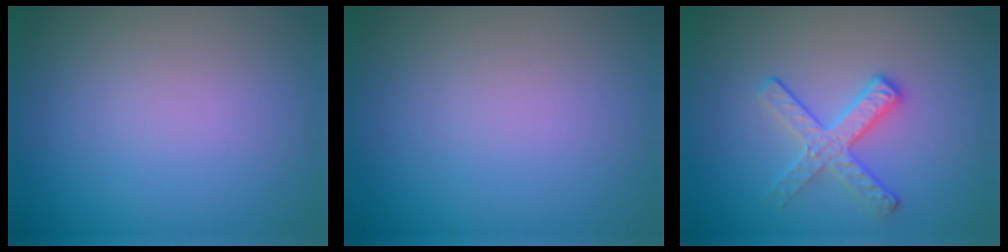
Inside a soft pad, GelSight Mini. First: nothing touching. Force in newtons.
{"total": 0.0}
{"total": 2.8, "press": 2.6, "slide": 1.1}